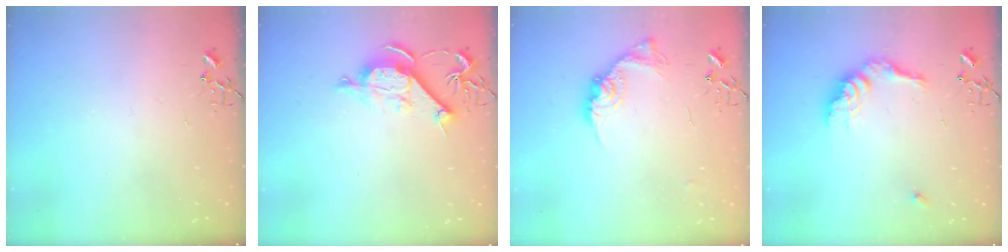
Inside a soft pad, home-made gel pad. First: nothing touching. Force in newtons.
{"total": 10.4, "press": 10.4, "slide": 1.2}
{"total": 12.6, "press": 12.6, "slide": 0.5}
{"total": 13.3, "press": 13.2, "slide": 1.1}